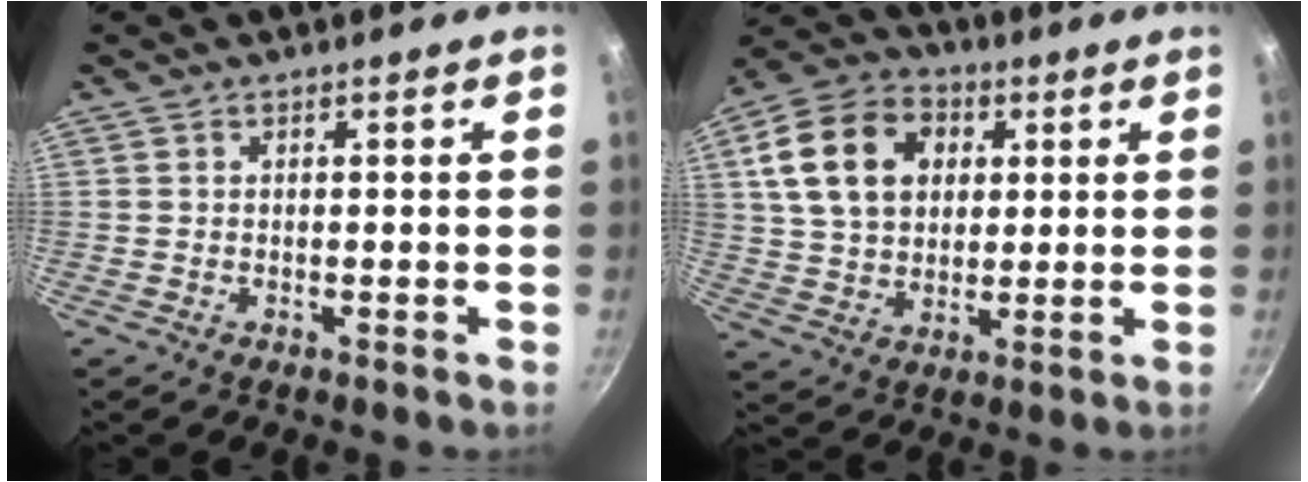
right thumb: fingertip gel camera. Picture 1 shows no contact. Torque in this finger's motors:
{"motor_torque": [-0.80, 1.43, 0.66, 0.25, 0.34]}